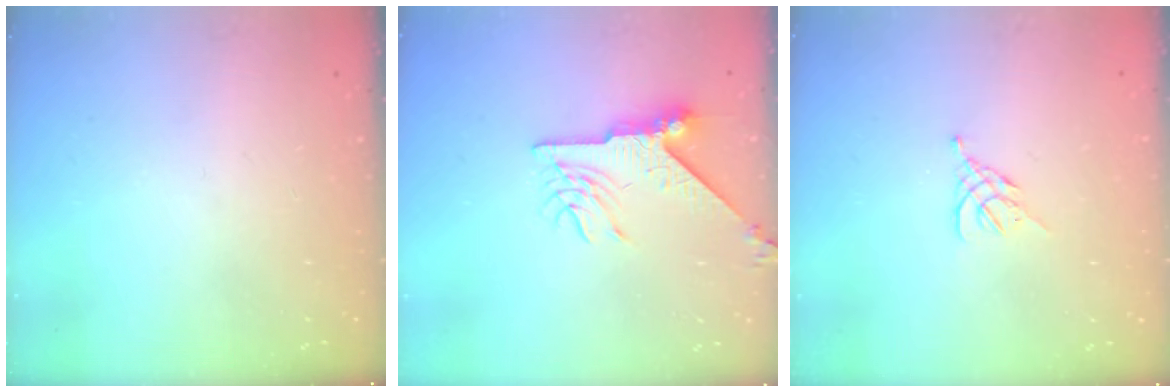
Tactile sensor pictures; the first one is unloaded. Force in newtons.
{"total": 7.7, "press": 7.7, "slide": 1.0}
{"total": 4.7, "press": 4.6, "slide": 0.7}